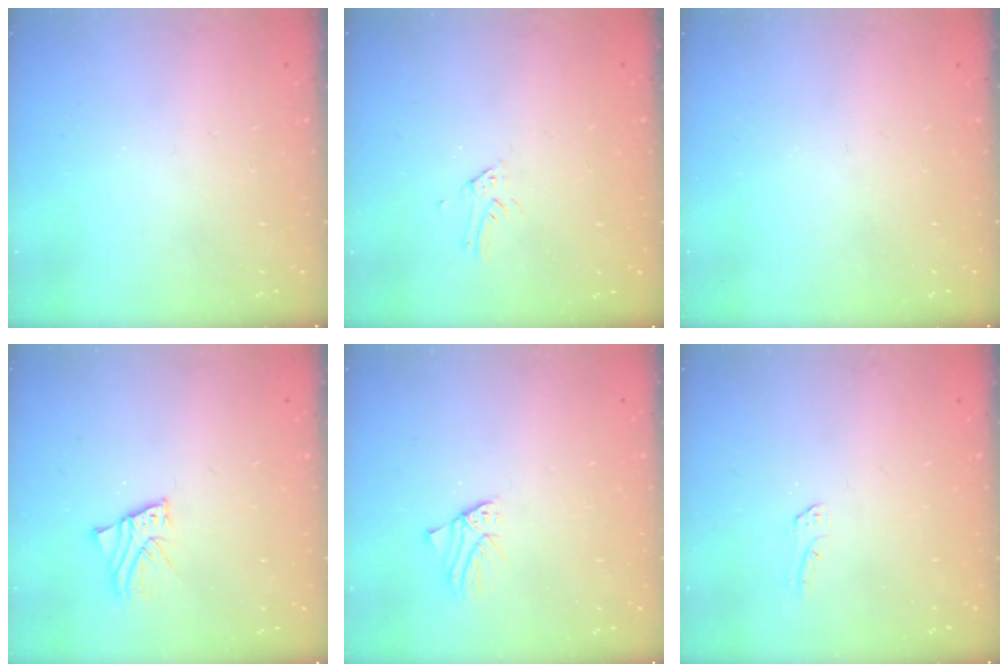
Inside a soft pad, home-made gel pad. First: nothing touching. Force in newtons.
{"total": 2.1, "press": 2.1, "slide": 0.2}
{"total": 0.0}
{"total": 2.4, "press": 2.4, "slide": 0.2}
{"total": 0.7, "press": 0.7, "slide": 0.1}
{"total": 3.0, "press": 3.0, "slide": 0.4}